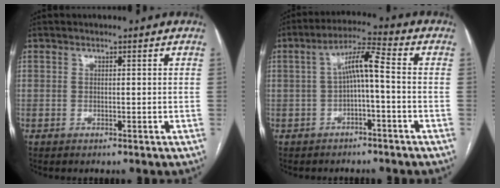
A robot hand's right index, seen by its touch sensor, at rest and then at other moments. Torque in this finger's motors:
{"motor_torque": [0.97, -0.33, 0.53, 0.11]}